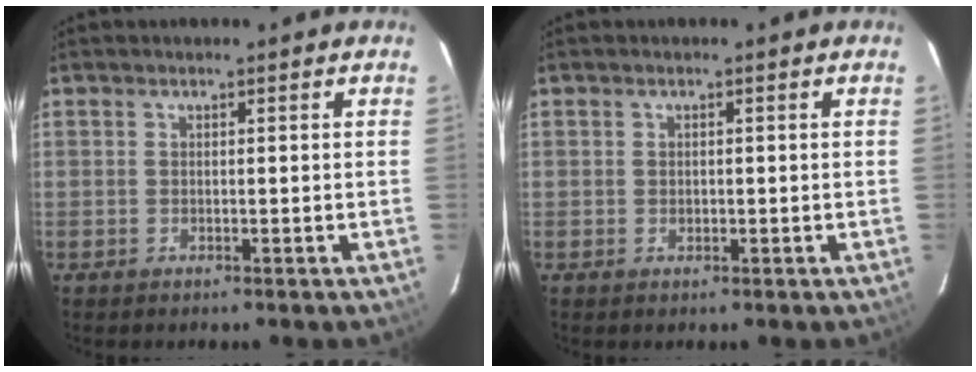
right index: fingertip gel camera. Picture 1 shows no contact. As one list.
[{"total": 0.7, "force": [-0.1, 0.7, 0.2], "torque": [-0.001, 0.001, -0.001]}]